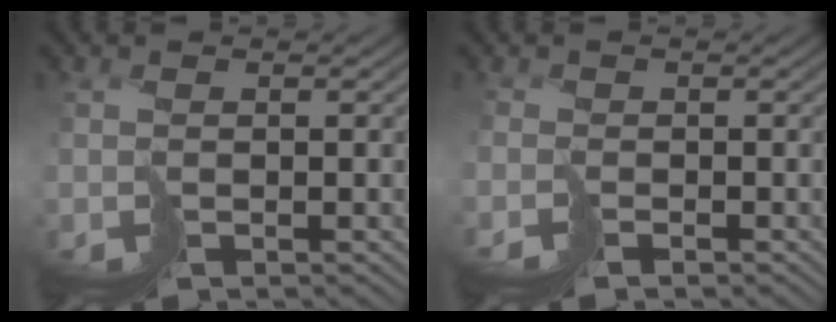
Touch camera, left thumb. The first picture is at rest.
{"total": 1.2, "force": [-0.8, -0.3, -0.8], "torque": [0.032, 0.002, -0.016]}